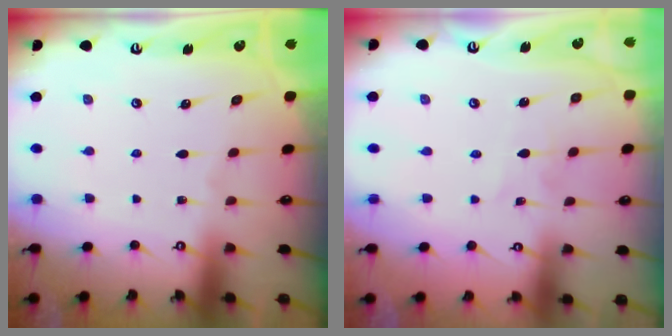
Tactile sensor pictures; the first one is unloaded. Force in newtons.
{"total": 2.0, "press": 2.0, "slide": 0.1}